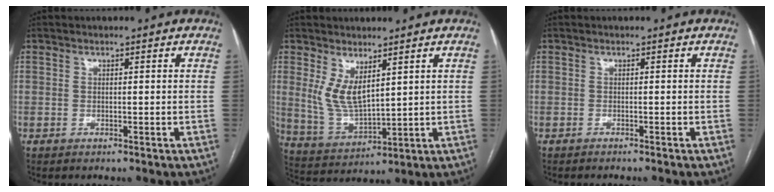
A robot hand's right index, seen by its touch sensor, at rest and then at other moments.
{"total": 6.9, "force": [3.2, 2.6, 5.6], "torque": [-0.121, -0.012, 0.078]}
{"total": 1.8, "force": [-1.7, 0.0, 0.7], "torque": [-0.009, -0.001, -0.022]}